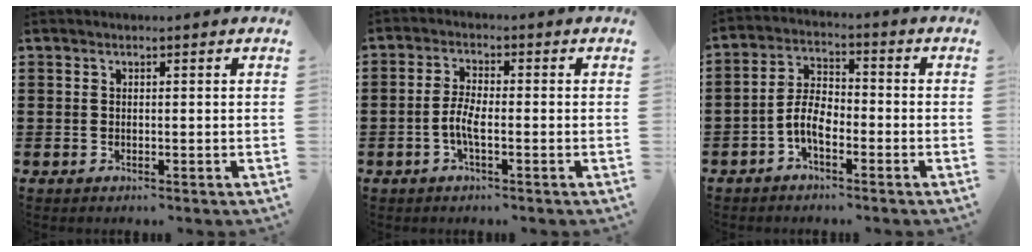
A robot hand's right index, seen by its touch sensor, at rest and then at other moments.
{"total": 3.6, "force": [-1.3, 1.0, 3.2], "torque": [-0.077, -0.003, -0.030]}
{"total": 5.4, "force": [-2.5, 2.6, 4.0], "torque": [-0.097, 0.004, -0.055]}